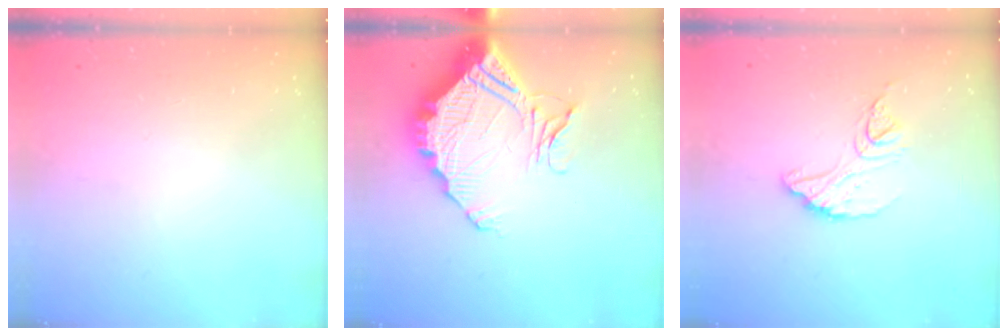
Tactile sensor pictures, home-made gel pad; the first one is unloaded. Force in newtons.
{"total": 15.9, "press": 15.8, "slide": 1.0}
{"total": 10.9, "press": 10.9, "slide": 1.0}